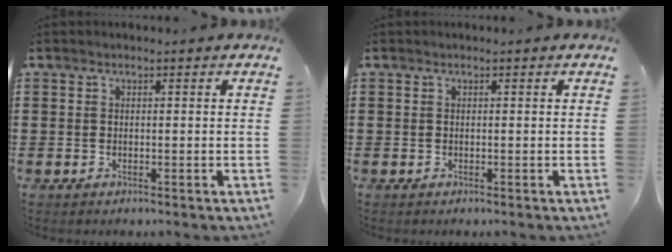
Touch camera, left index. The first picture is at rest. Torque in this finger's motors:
{"motor_torque": [0.00, 0.00, 0.00, 0.00]}